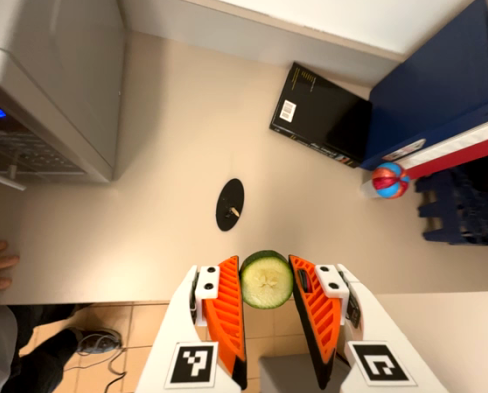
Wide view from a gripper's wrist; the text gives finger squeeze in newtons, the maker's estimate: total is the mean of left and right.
{"total": 7.5, "left": 7.3, "right": 7.8}